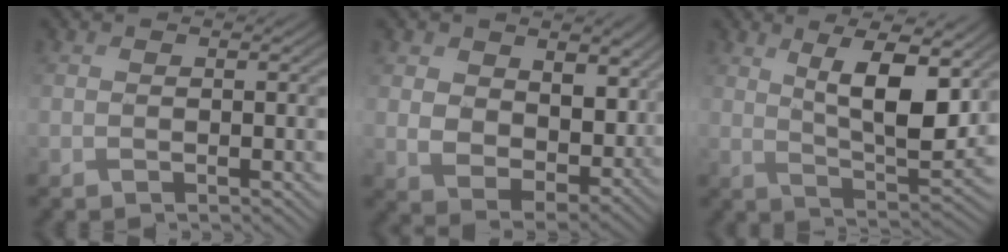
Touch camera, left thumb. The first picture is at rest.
{"total": 10.7, "force": [3.1, 7.6, 6.9], "torque": [-0.164, -0.022, 0.059]}
{"total": 10.9, "force": [4.0, 4.2, 9.2], "torque": [-0.159, -0.009, 0.061]}